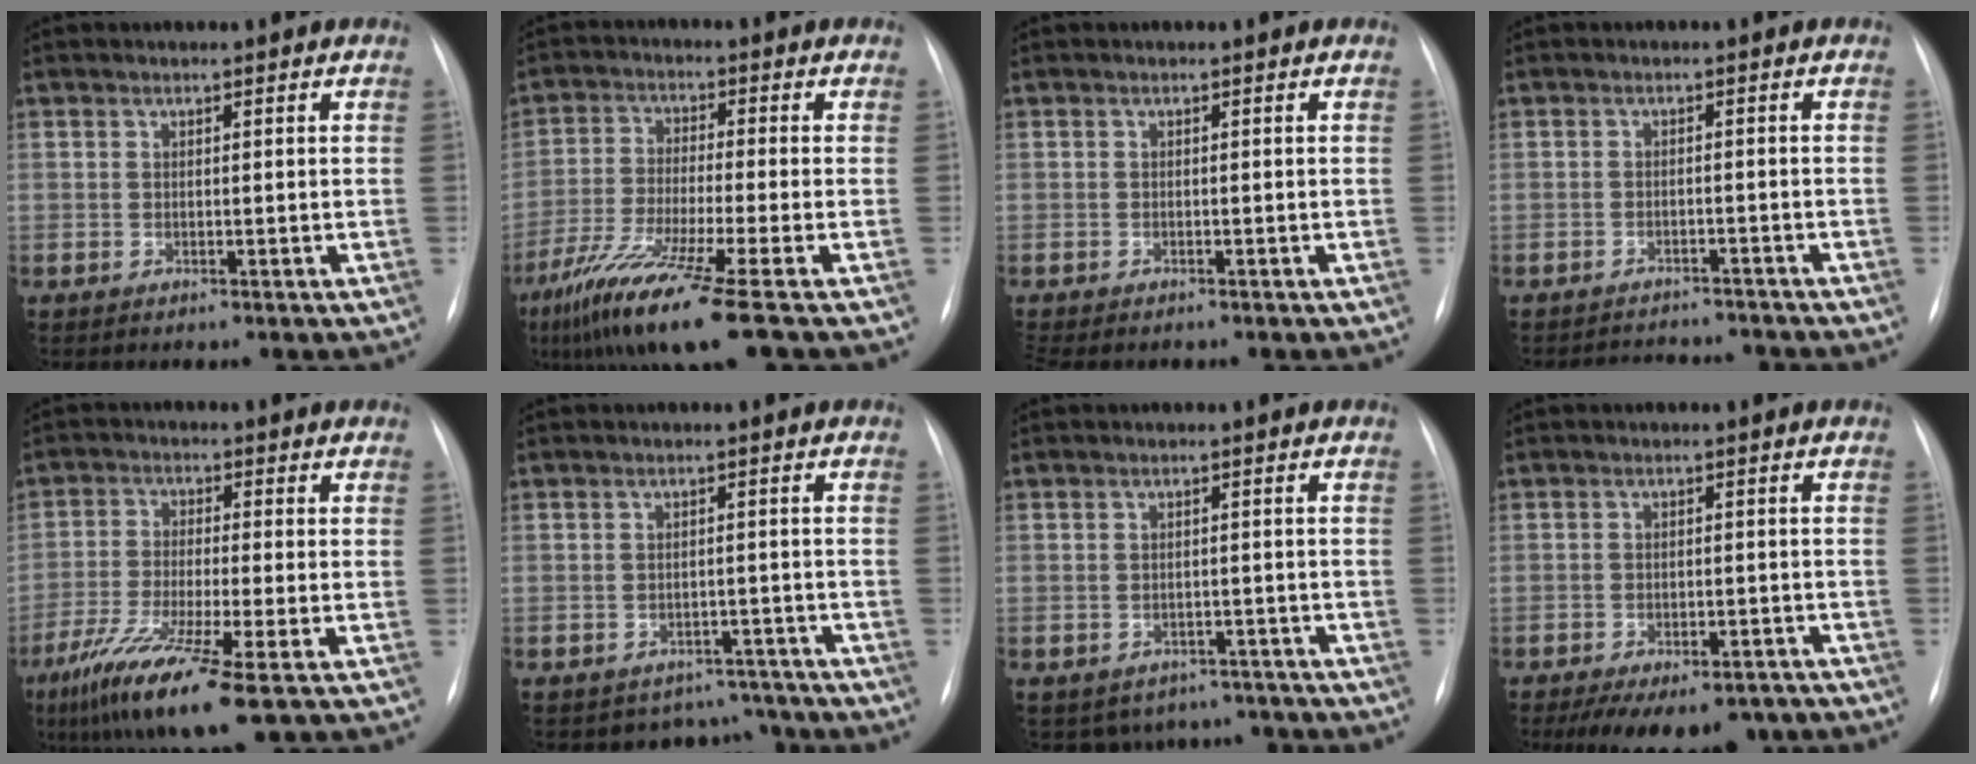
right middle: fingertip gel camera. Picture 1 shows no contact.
{"total": 12.4, "force": [-7.9, -1.3, 9.5], "torque": [-0.188, -0.044, -0.146]}
{"total": 4.1, "force": [-3.4, 1.4, 1.8], "torque": [-0.027, -0.007, -0.046]}
{"total": 6.6, "force": [-6.4, 1.4, 0.9], "torque": [-0.010, 0.004, -0.082]}
{"total": 11.2, "force": [-6.0, 0.2, 9.4], "torque": [-0.185, -0.036, -0.111]}
{"total": 5.4, "force": [-4.8, 2.4, -1.1], "torque": [0.025, 0.029, -0.056]}
{"total": 6.5, "force": [-5.6, 3.4, 0.1], "torque": [0.014, 0.019, -0.064]}
{"total": 13.6, "force": [-10.0, 6.4, 6.5], "torque": [-0.111, -0.001, -0.128]}